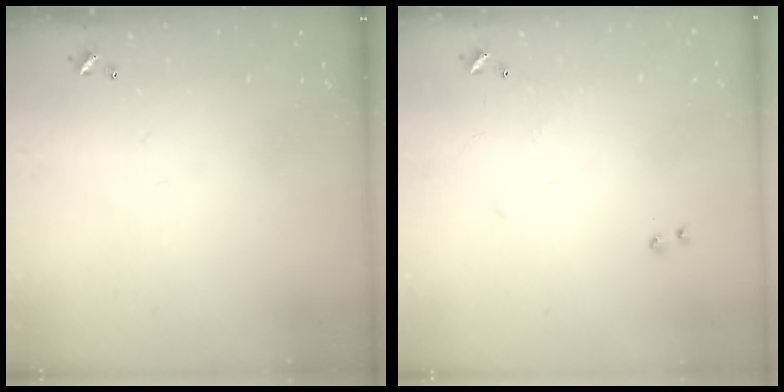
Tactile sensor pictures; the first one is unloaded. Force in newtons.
{"total": 7.7, "press": 7.7, "slide": 0.8}